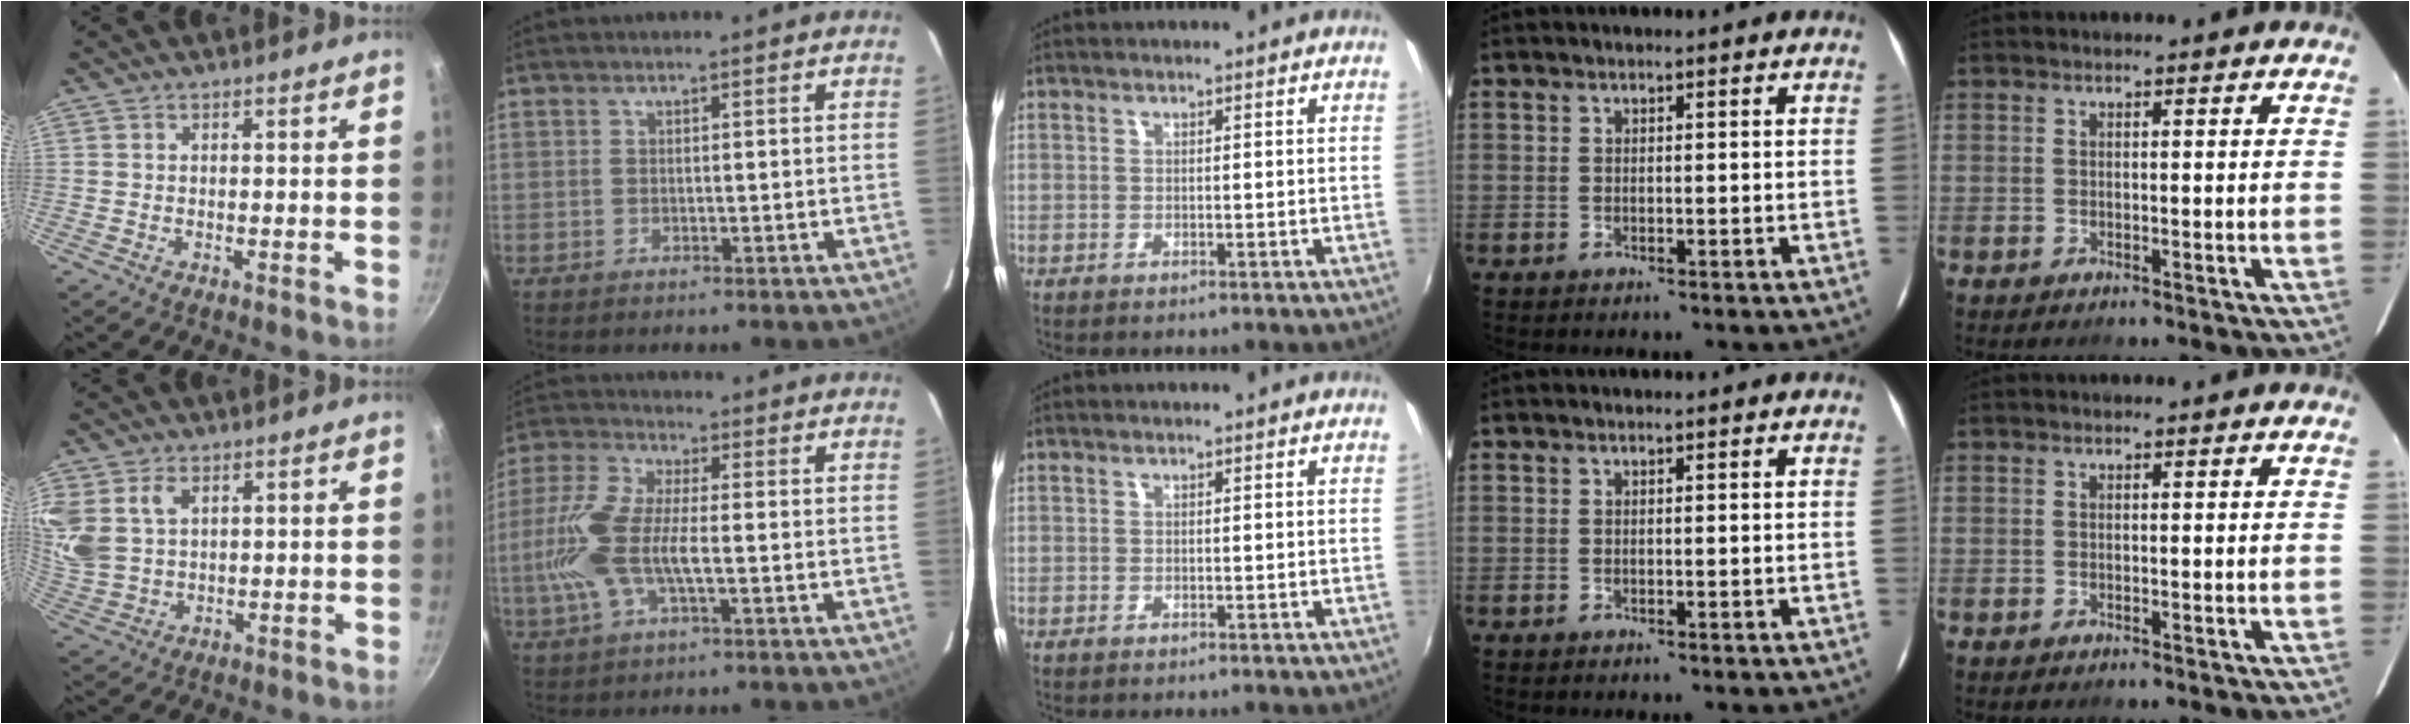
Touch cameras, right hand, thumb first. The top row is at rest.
{"thumb": {"total": 11.3, "force": [4.3, 8.1, 6.5], "torque": [-0.140, -0.007, 0.098]}, "index": {"total": 12.2, "force": [-2.1, 3.8, 11.4], "torque": [-0.259, 0.003, -0.046]}}